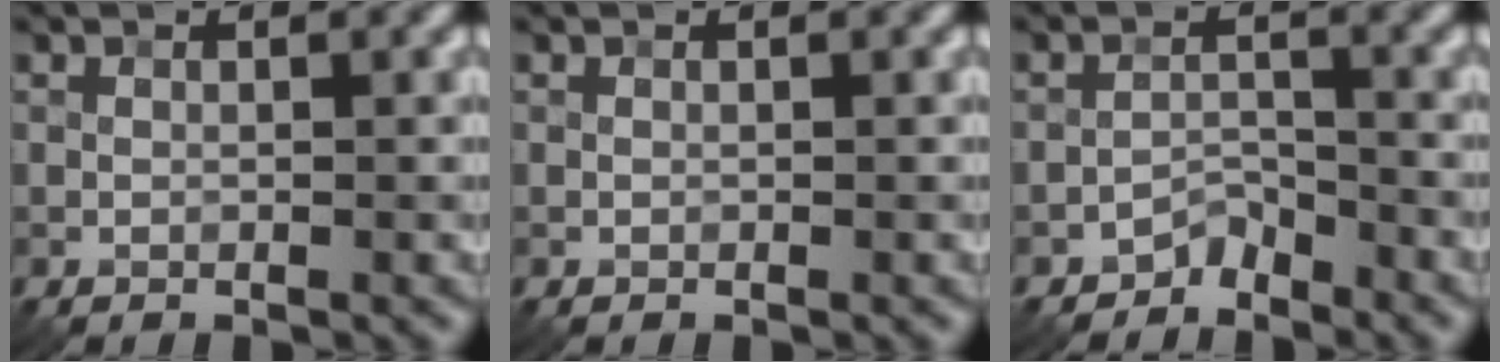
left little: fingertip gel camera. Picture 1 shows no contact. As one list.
[{"total": 0.0}, {"total": 2.0, "force": [-1.8, 0.7, 0.3], "torque": [0.000, 0.011, -0.037]}]